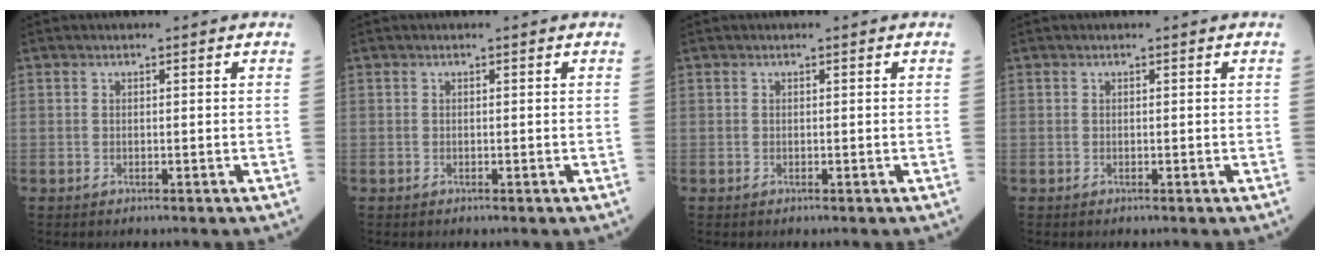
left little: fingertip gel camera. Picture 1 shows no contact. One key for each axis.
{"total": 0.0}
{"total": 0.0}
{"total": 0.0}